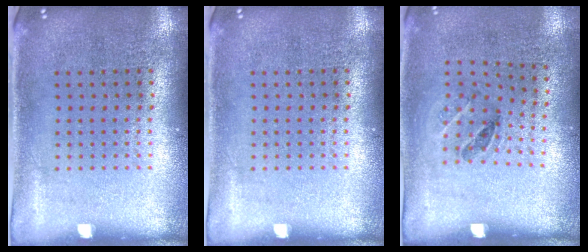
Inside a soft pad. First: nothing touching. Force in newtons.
{"total": 0.0}
{"total": 1.2, "press": 0.8, "slide": 0.9}